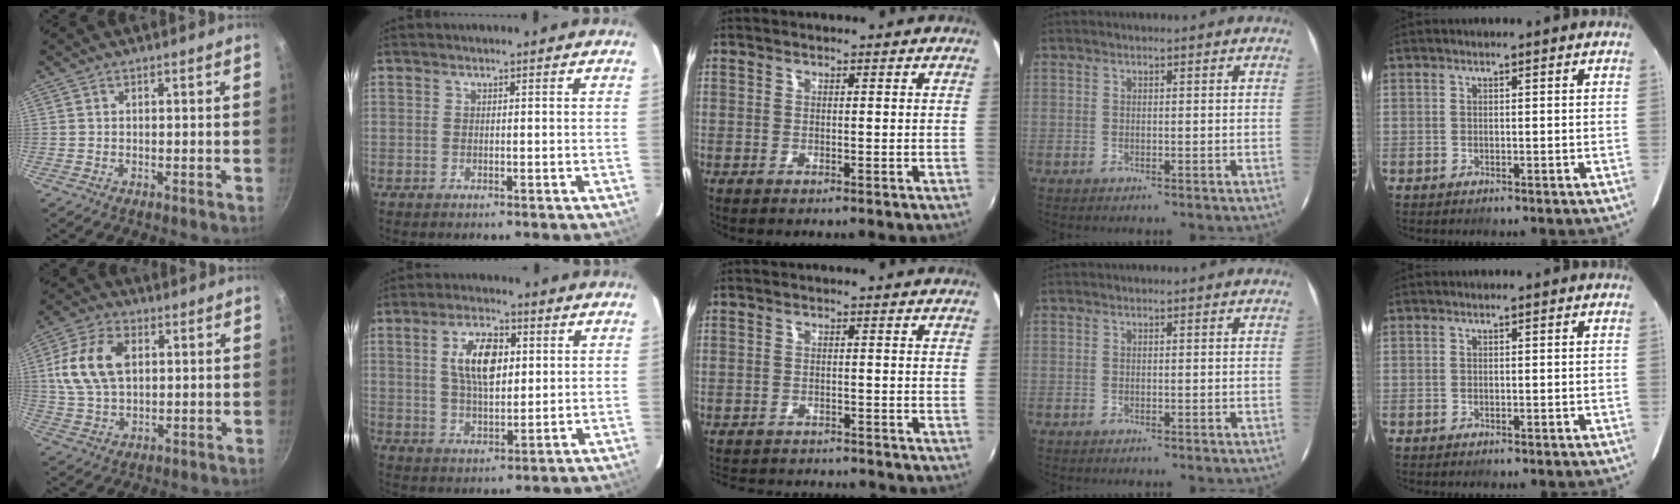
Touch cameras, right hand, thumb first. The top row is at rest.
{"thumb": {"total": 12.7, "force": [2.6, 8.1, 9.5], "torque": [-0.172, 0.007, 0.046]}, "index": {"total": 9.8, "force": [2.5, 4.6, 8.2], "torque": [-0.152, 0.011, 0.048]}, "middle": {"total": 10.4, "force": [-9.5, 2.6, 3.3], "torque": [-0.084, -0.008, -0.137]}}